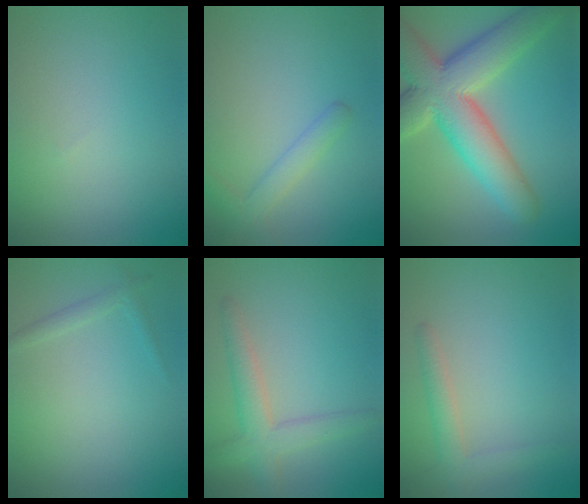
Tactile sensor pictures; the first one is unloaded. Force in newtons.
{"total": 2.3, "press": 2.3, "slide": 0.1}
{"total": 11.1, "press": 11.0, "slide": 0.6}
{"total": 1.0, "press": 1.0, "slide": 0.0}
{"total": 3.5, "press": 3.5, "slide": 0.2}
{"total": 2.2, "press": 2.1, "slide": 0.2}